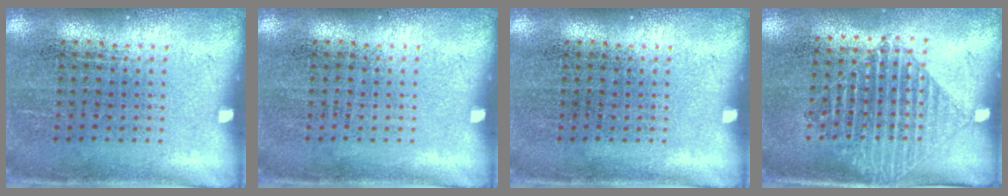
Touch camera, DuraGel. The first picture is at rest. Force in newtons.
{"total": 0.0}
{"total": 0.0}
{"total": 1.3, "press": 1.1, "slide": 0.6}